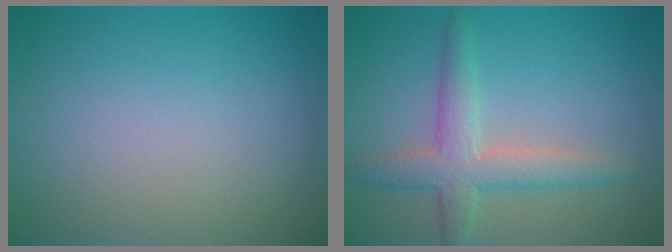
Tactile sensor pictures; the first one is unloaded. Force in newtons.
{"total": 3.9, "press": 3.9, "slide": 0.1}